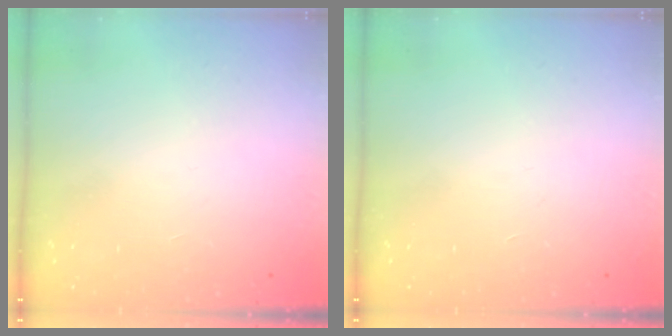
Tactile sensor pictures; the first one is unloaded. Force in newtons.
{"total": 0.0}